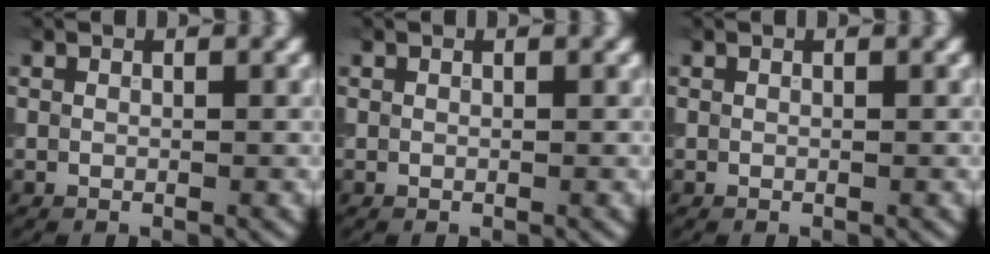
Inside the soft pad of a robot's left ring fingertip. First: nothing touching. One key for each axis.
{"total": 0.0}
{"total": 0.0}